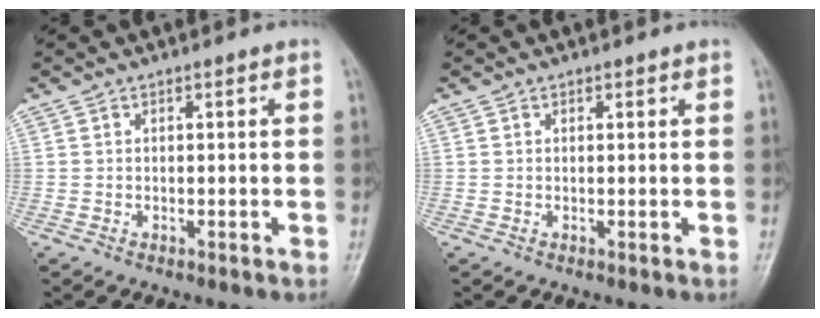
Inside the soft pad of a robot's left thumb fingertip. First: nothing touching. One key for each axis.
{"total": 0.6, "fx": 0.4, "fy": 0.4, "fz": 0.2, "tx": 0.002, "ty": -0.002, "tz": 0.003}